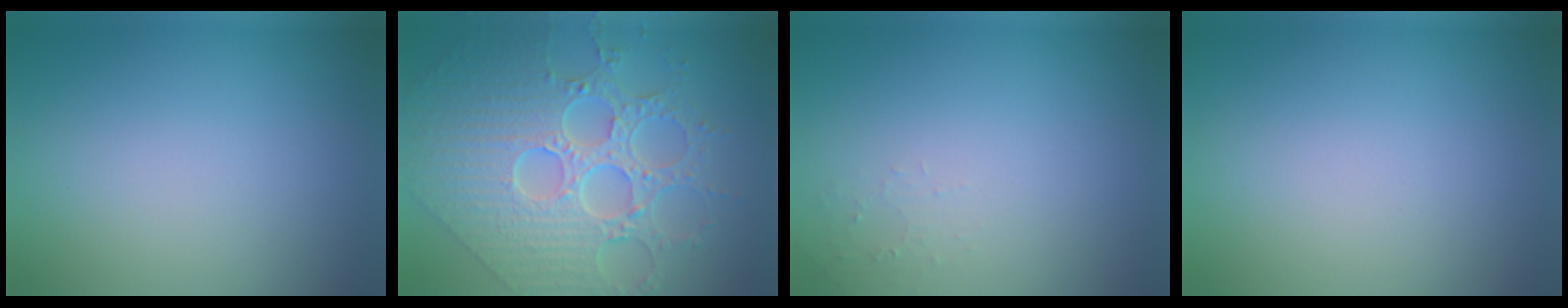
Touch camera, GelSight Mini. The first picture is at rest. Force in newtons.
{"total": 9.4, "press": 7.0, "slide": 6.2}
{"total": 0.9, "press": 0.9, "slide": 0.2}
{"total": 0.0}